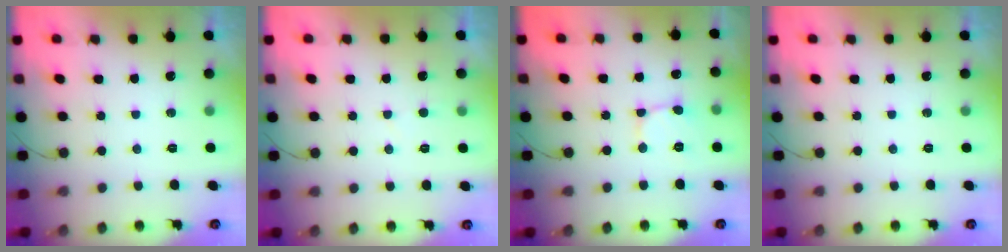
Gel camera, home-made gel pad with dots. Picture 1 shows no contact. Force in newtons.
{"total": 1.6, "press": 1.6, "slide": 0.2}
{"total": 2.6, "press": 2.6, "slide": 0.2}
{"total": 0.0}